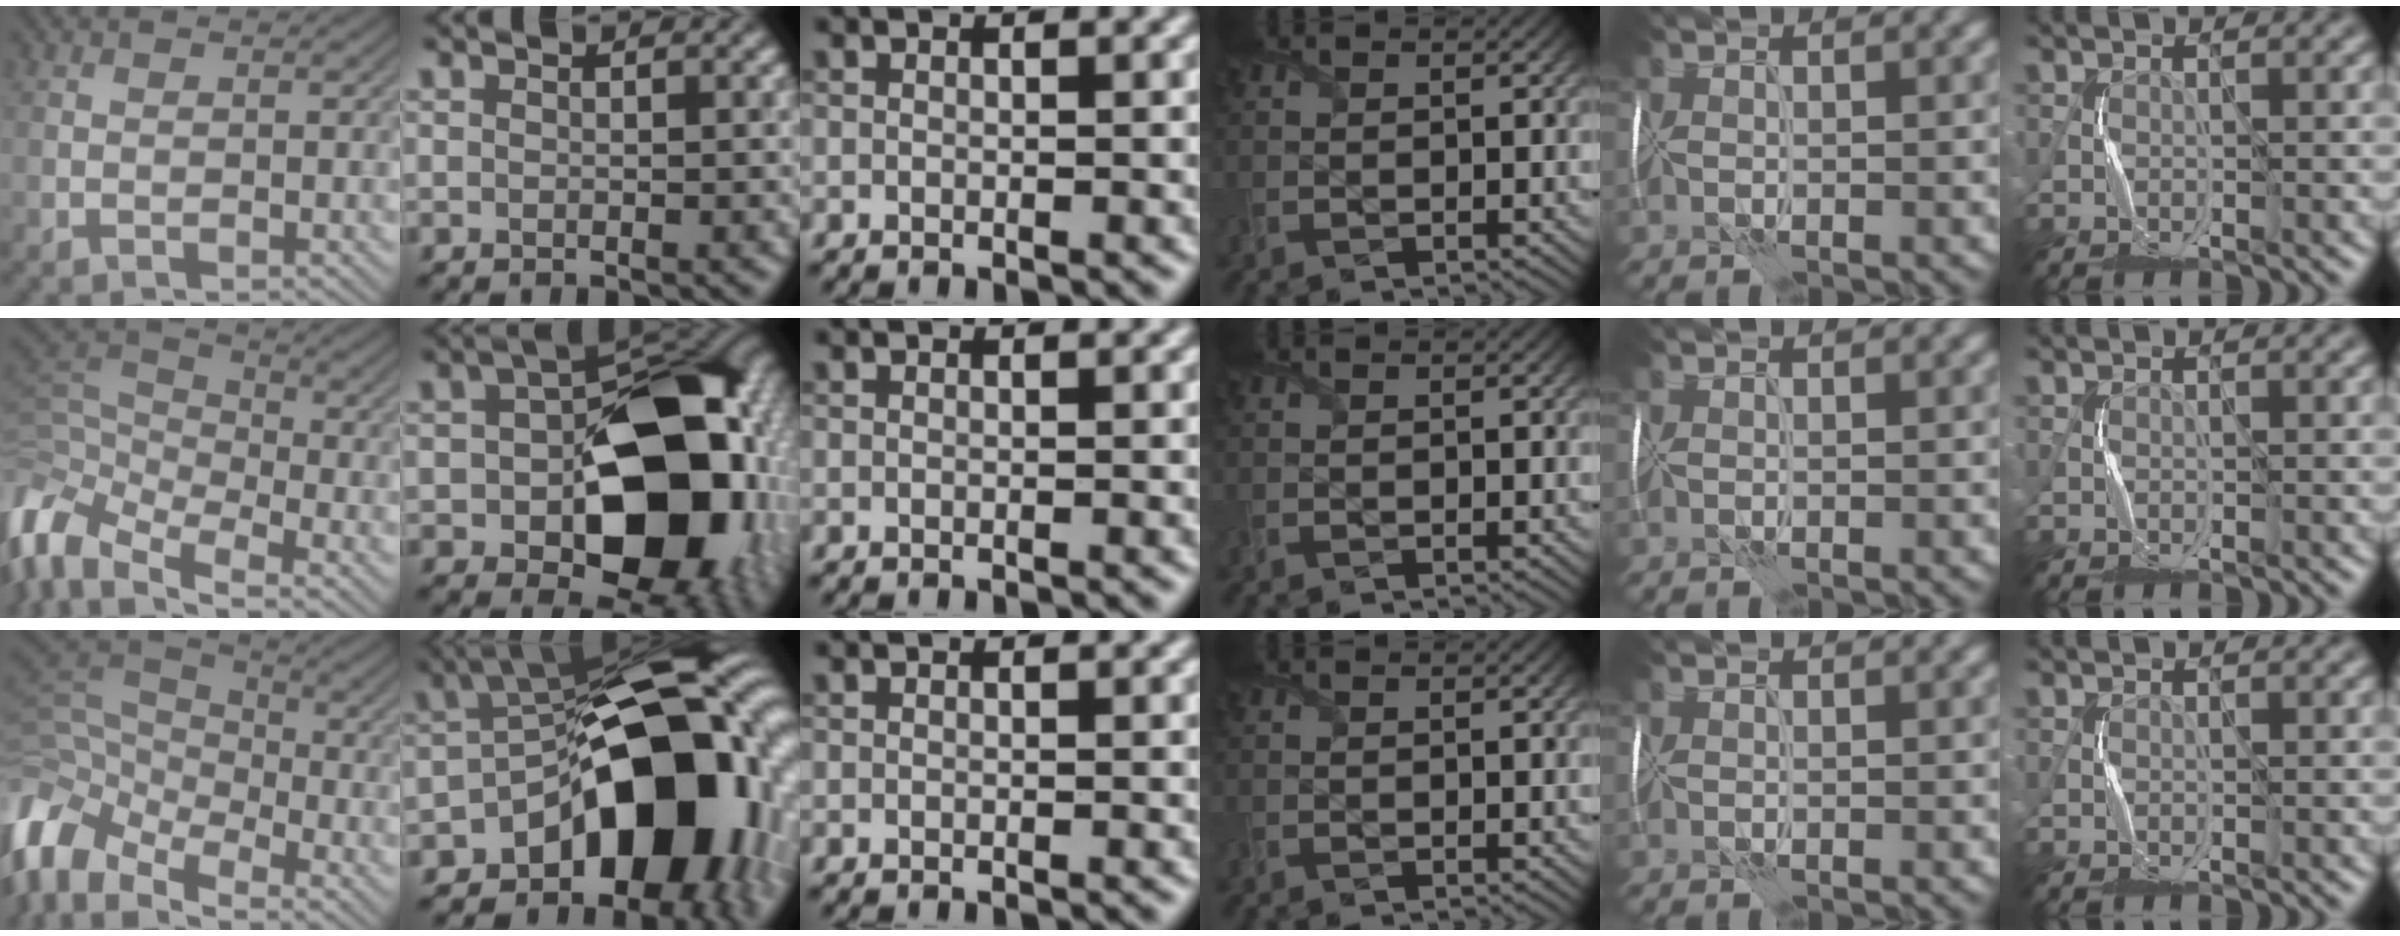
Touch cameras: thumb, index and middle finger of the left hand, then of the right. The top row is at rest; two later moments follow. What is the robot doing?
{"motion": "wrap", "object": "plastic wrap"}